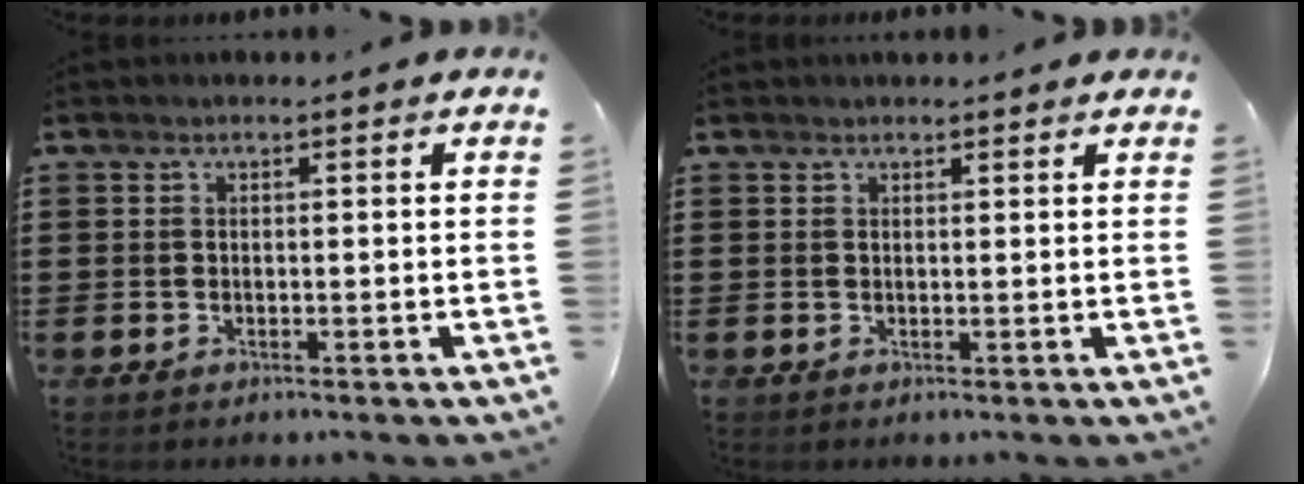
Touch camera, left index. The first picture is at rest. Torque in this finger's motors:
{"motor_torque": [2.14, 0.00, 0.36, 0.05]}